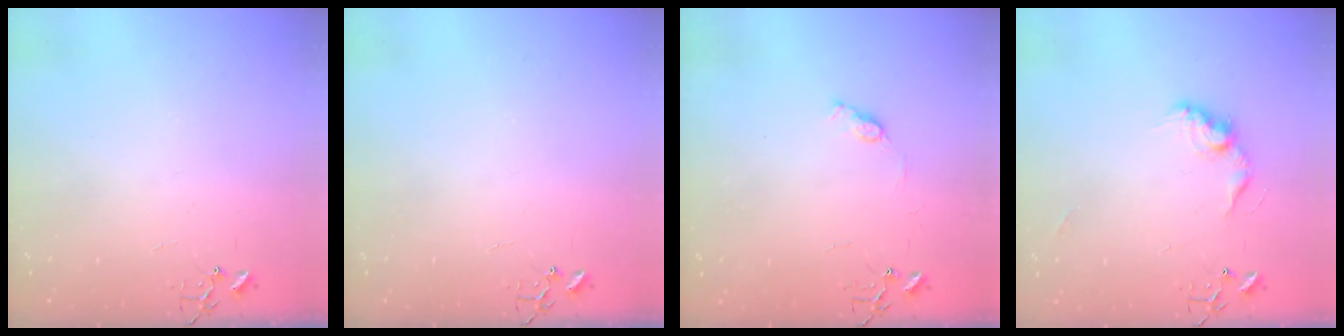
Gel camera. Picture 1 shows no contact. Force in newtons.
{"total": 0.0}
{"total": 6.8, "press": 6.8, "slide": 0.8}
{"total": 11.4, "press": 11.4, "slide": 0.7}